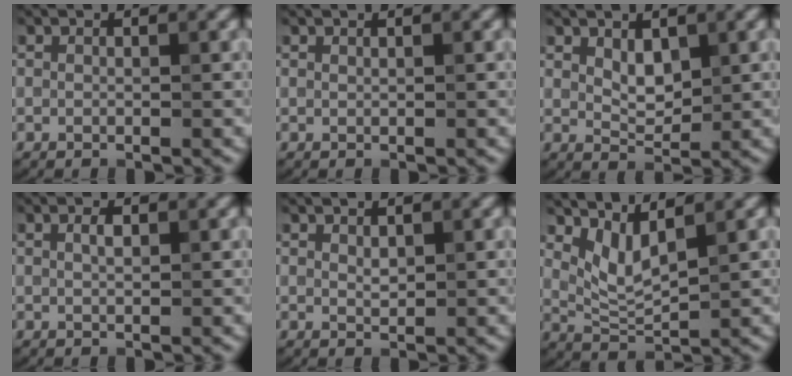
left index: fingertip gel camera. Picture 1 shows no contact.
{"total": 0.0}
{"total": 2.2, "force": [0.7, 1.3, 1.6], "torque": [-0.033, -0.005, 0.017]}
{"total": 1.1, "force": [0.4, 0.4, 0.9], "torque": [-0.019, 0.002, 0.009]}
{"total": 0.7, "force": [0.3, 0.4, 0.5], "torque": [-0.015, -0.003, 0.007]}
{"total": 3.2, "force": [1.9, 1.0, 2.3], "torque": [-0.055, -0.013, 0.046]}